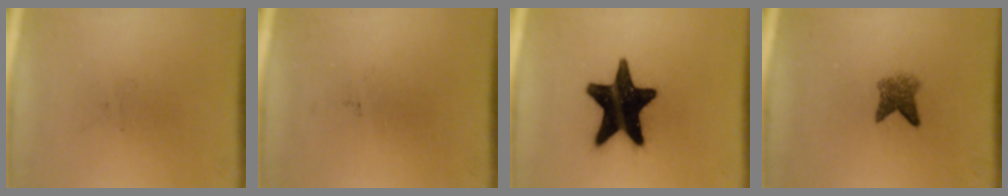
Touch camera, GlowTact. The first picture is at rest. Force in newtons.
{"total": 0.0}
{"total": 19.1}
{"total": 3.2}